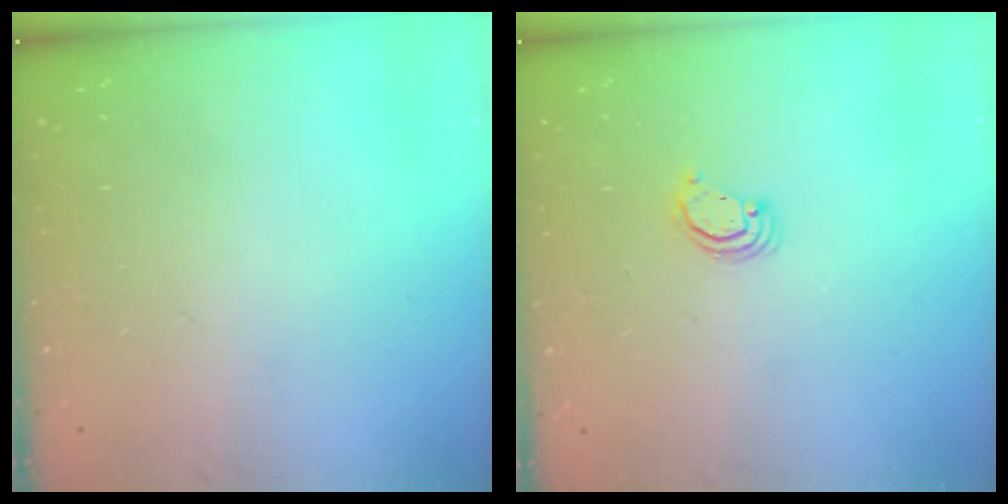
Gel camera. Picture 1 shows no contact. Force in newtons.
{"total": 2.8, "press": 2.8, "slide": 0.2}